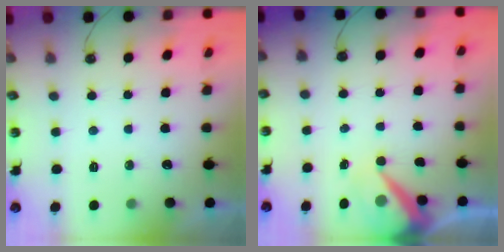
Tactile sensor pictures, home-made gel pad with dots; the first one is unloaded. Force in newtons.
{"total": 8.6, "press": 8.6, "slide": 0.7}